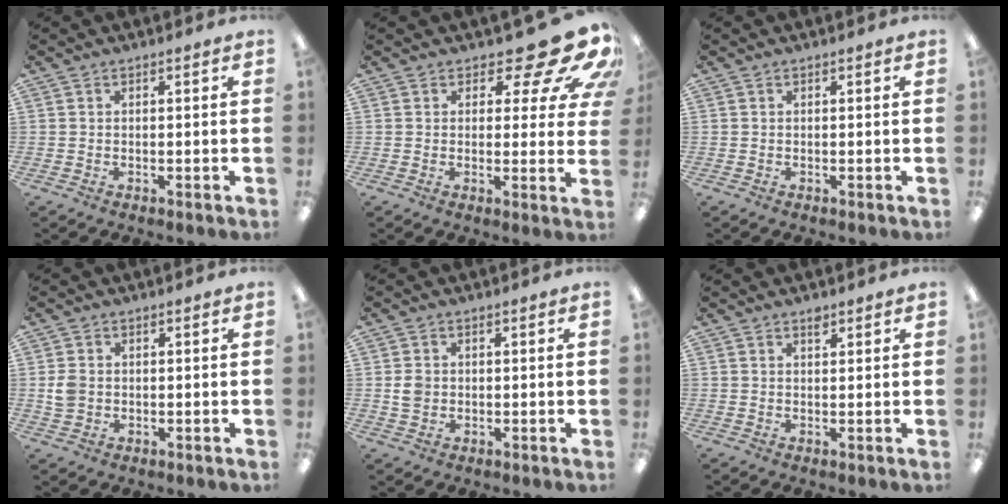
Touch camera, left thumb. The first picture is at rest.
{"total": 13.8, "force": [8.6, 5.5, 9.3], "torque": [-0.117, -0.064, 0.144]}
{"total": 0.0}
{"total": 3.8, "force": [0.2, 3.3, 1.9], "torque": [-0.028, 0.004, 0.005]}
{"total": 3.2, "force": [0.2, 2.8, 1.6], "torque": [-0.022, 0.002, 0.003]}
{"total": 1.8, "force": [1.5, 0.8, 0.8], "torque": [-0.001, -0.007, 0.024]}